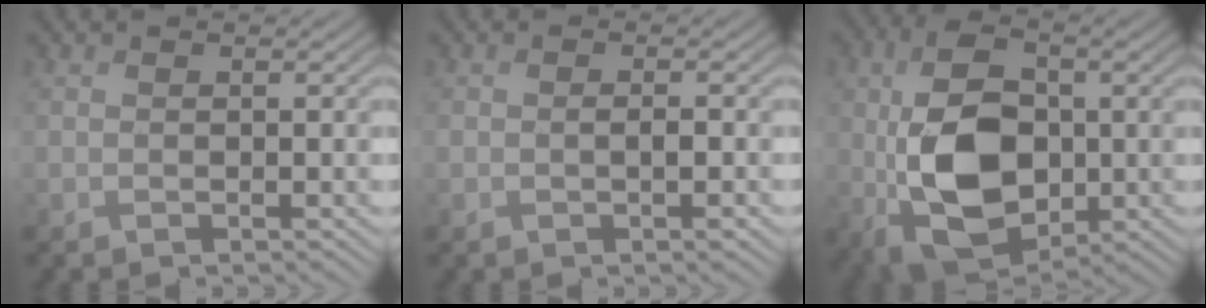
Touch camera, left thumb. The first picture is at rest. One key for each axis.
{"total": 1.7, "fx": -0.4, "fy": 0.6, "fz": 1.5, "tx": -0.028, "ty": -0.001, "tz": -0.005}
{"total": 13.8, "fx": -0.7, "fy": 8.6, "fz": 10.8, "tx": -0.235, "ty": 0.001, "tz": -0.019}